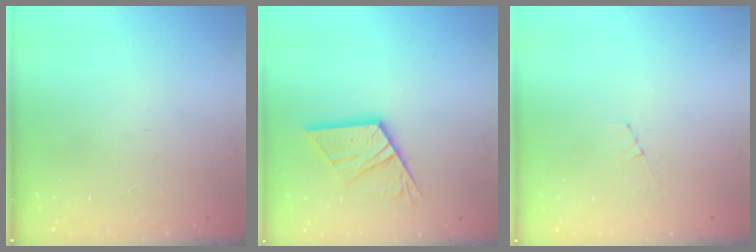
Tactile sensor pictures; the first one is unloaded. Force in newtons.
{"total": 12.8, "press": 12.7, "slide": 1.1}
{"total": 3.5, "press": 3.4, "slide": 0.5}